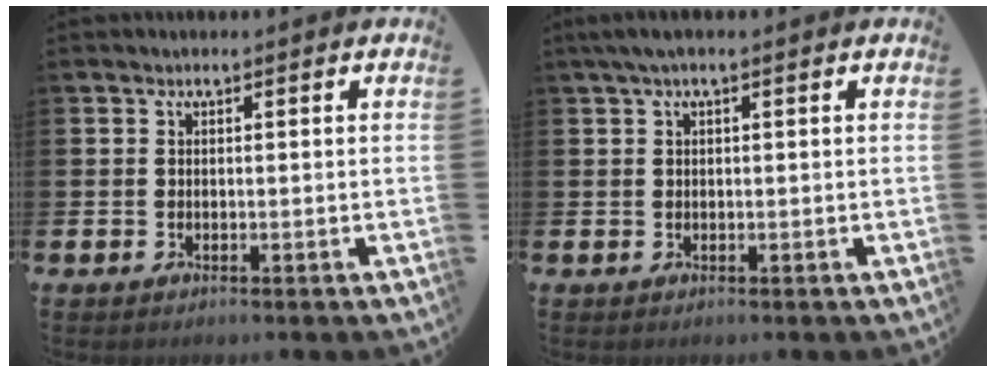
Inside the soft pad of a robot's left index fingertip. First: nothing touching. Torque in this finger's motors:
{"motor_torque": [0.72, -0.50, 0.52, 0.20]}